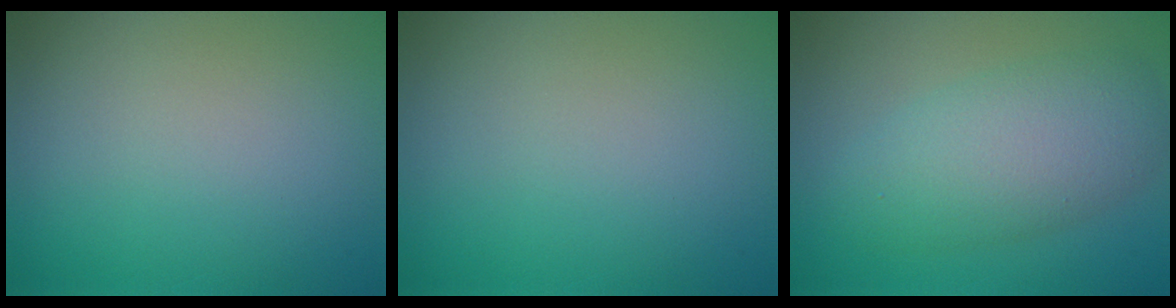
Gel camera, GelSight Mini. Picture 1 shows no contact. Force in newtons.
{"total": 0.0}
{"total": 5.4, "press": 5.4, "slide": 0.1}